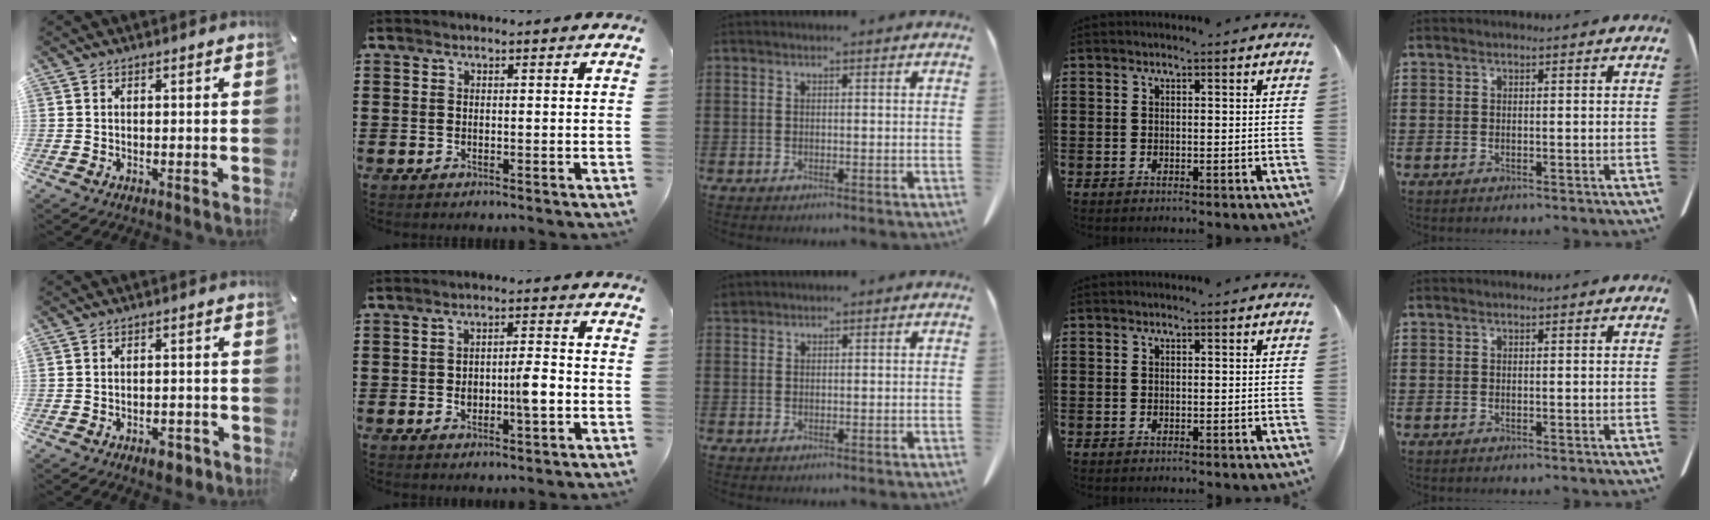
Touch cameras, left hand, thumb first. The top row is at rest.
{"thumb": {"total": 4.3, "force": [-3.0, 2.2, 2.2], "torque": [-0.031, 0.018, -0.052]}, "index": {"total": 5.3, "force": [-1.0, 1.9, 4.9], "torque": [-0.069, 0.001, -0.021]}, "middle": {"total": 1.1, "force": [1.0, 0.4, 0.2], "torque": [-0.008, 0.001, 0.019]}}